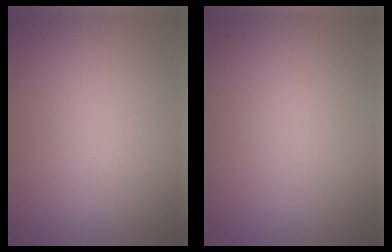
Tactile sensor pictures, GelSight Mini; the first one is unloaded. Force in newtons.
{"total": 0.0}